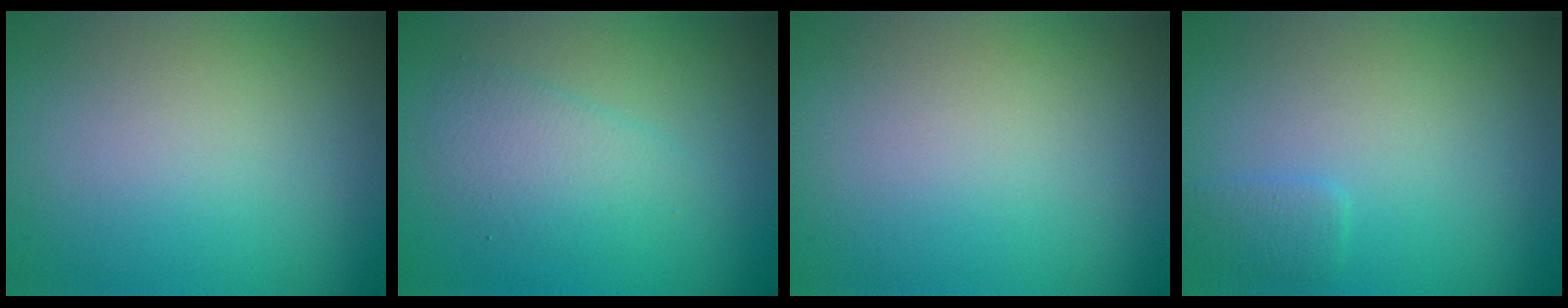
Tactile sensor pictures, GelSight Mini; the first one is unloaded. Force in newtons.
{"total": 2.6, "press": 2.6, "slide": 0.0}
{"total": 0.0}
{"total": 1.2, "press": 1.2, "slide": 0.1}